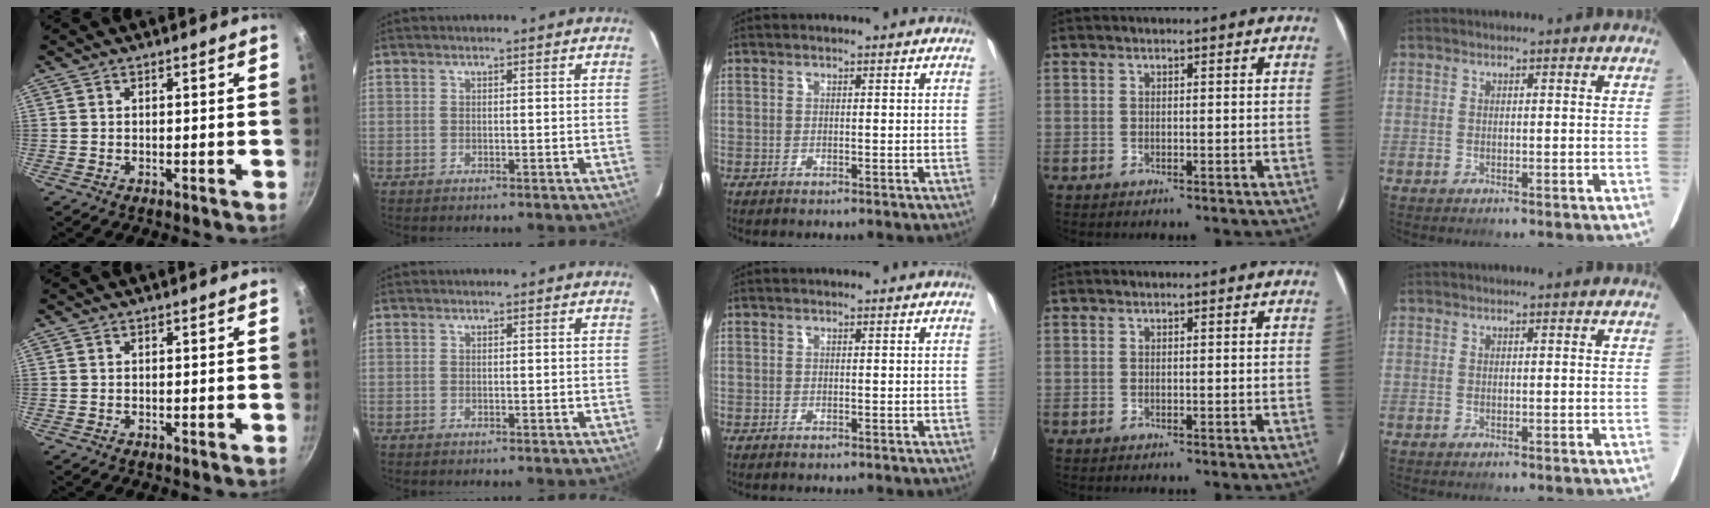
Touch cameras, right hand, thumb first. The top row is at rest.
{}